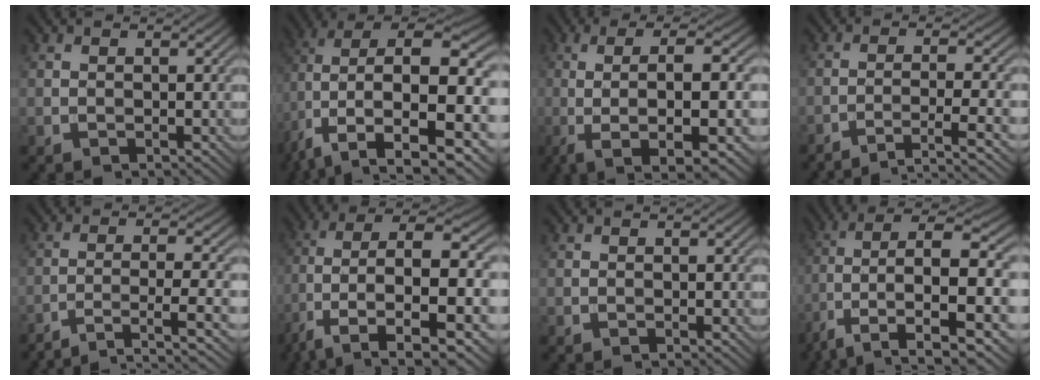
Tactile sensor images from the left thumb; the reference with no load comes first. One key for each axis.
{"total": 16.6, "fx": 0.2, "fy": 8.9, "fz": 14.0, "tx": -0.272, "ty": -0.033, "tz": 0.032}
{"total": 10.9, "fx": -1.8, "fy": 2.4, "fz": 10.5, "tx": -0.165, "ty": 0.015, "tz": -0.033}
{"total": 6.0, "fx": -3.8, "fy": 0.7, "fz": 4.6, "tx": -0.072, "ty": 0.011, "tz": -0.072}
{"total": 6.7, "fx": -4.1, "fy": 1.1, "fz": 5.2, "tx": -0.081, "ty": 0.007, "tz": -0.074}
{"total": 13.1, "fx": -1.7, "fy": 6.0, "fz": 11.5, "tx": -0.243, "ty": -0.013, "tz": -0.023}
{"total": 0.0}
{"total": 12.5, "fx": -1.1, "fy": 5.4, "fz": 11.2, "tx": -0.237, "ty": -0.015, "tz": -0.009}